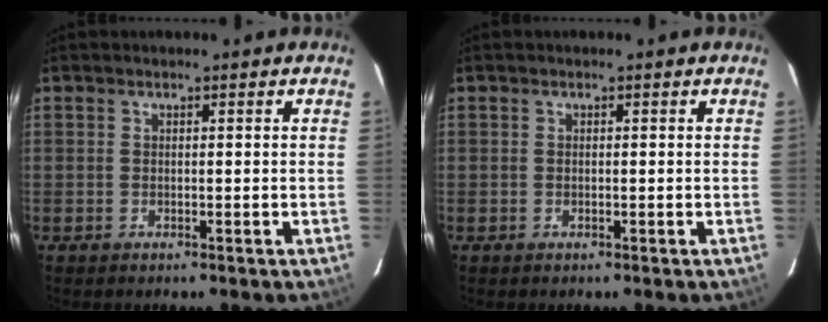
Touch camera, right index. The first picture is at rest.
{"total": 0.0}